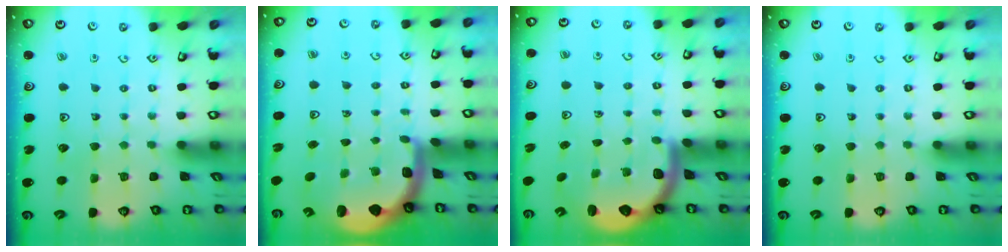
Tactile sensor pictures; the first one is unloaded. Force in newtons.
{"total": 3.5, "press": 3.2, "slide": 1.5}
{"total": 3.0, "press": 2.9, "slide": 0.4}
{"total": 0.0}